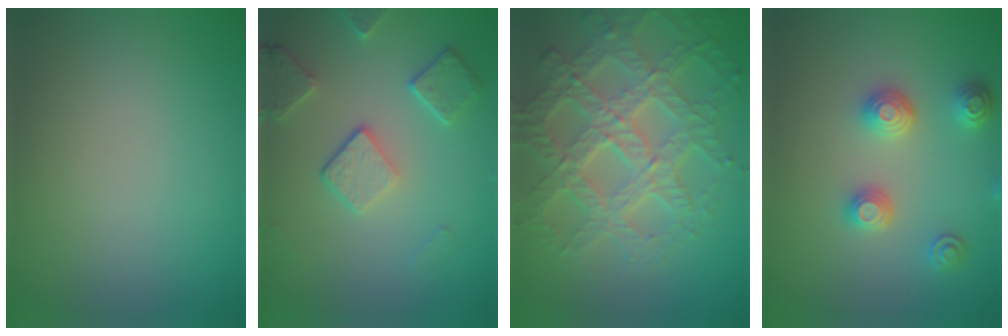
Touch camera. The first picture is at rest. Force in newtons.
{"total": 3.6, "press": 3.0, "slide": 1.9}
{"total": 8.0, "press": 6.1, "slide": 5.2}
{"total": 3.2, "press": 3.0, "slide": 1.0}